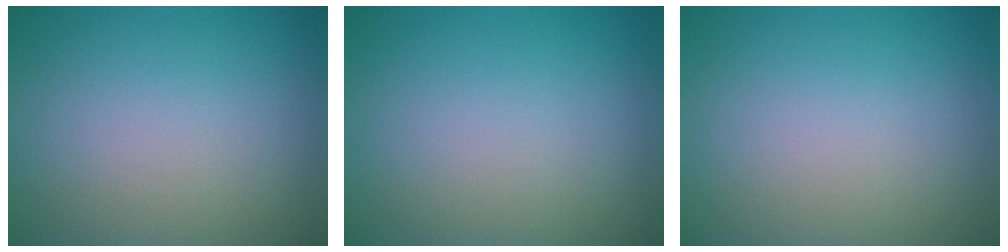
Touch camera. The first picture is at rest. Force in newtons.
{"total": 0.0}
{"total": 0.0}